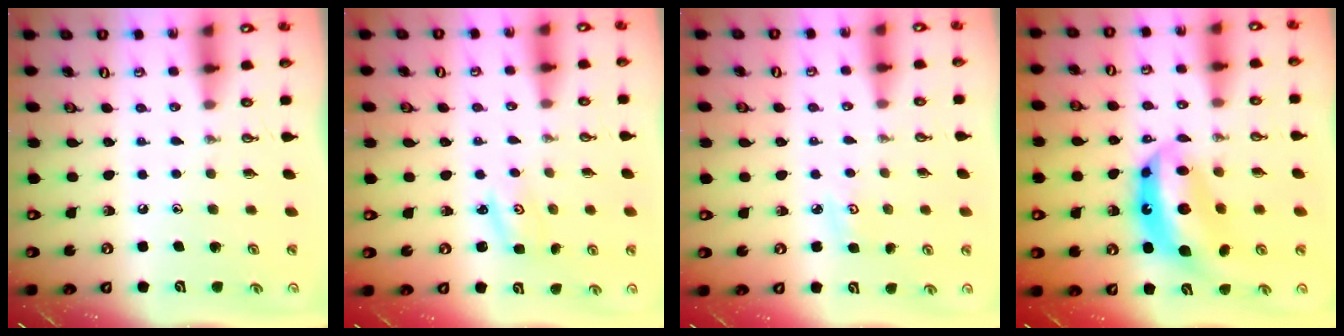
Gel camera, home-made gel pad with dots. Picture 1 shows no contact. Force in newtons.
{"total": 2.0, "press": 2.0, "slide": 0.2}
{"total": 3.2, "press": 3.1, "slide": 0.4}
{"total": 13.6, "press": 13.6, "slide": 1.1}